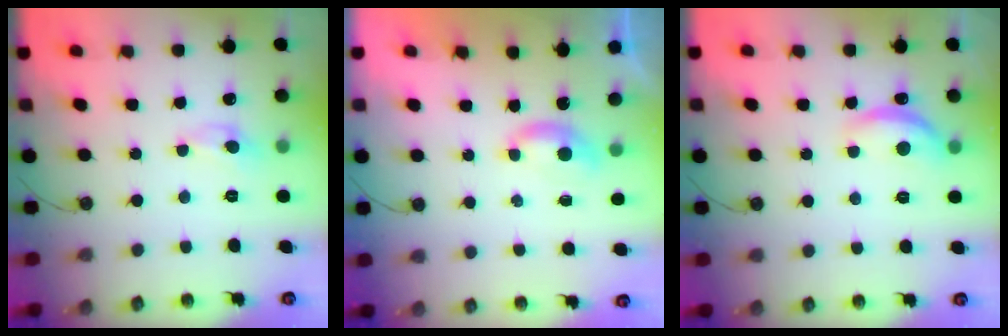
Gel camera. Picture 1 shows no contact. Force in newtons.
{"total": 1.6, "press": 1.5, "slide": 0.5}
{"total": 7.4, "press": 7.4, "slide": 0.6}